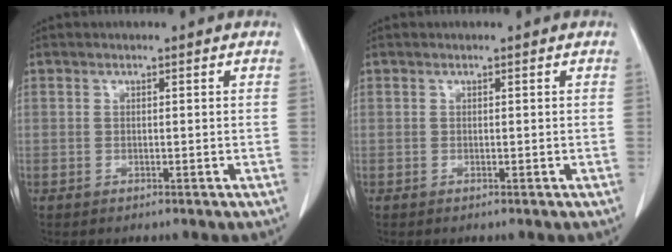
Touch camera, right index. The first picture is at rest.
{"total": 0.0}